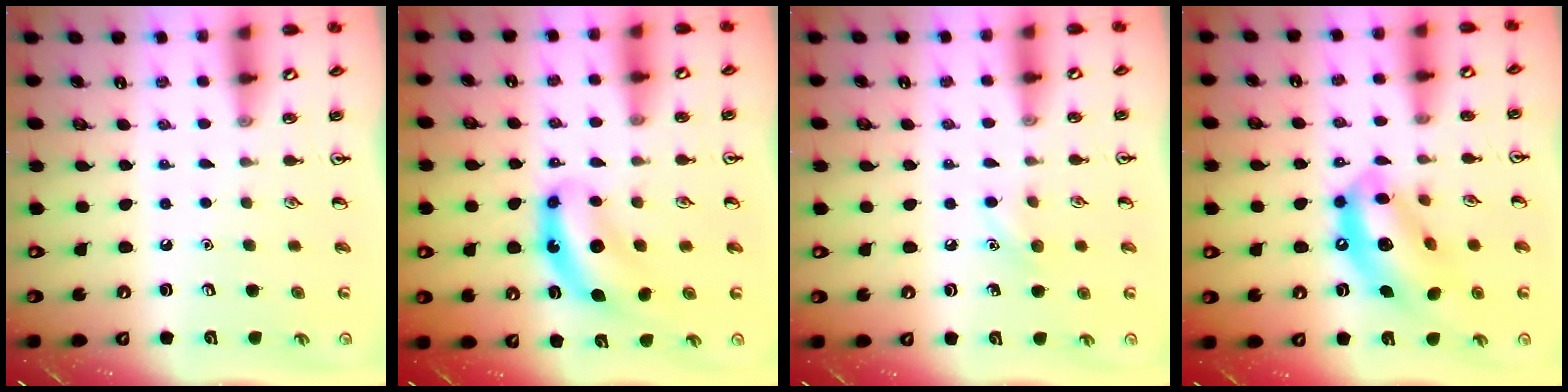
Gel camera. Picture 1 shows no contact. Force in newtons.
{"total": 8.0, "press": 7.8, "slide": 1.9}
{"total": 5.5, "press": 5.2, "slide": 1.8}
{"total": 14.2, "press": 13.5, "slide": 4.3}